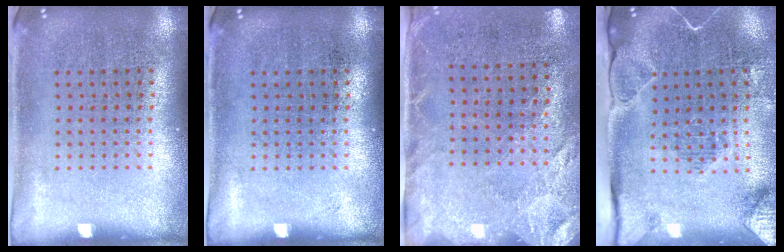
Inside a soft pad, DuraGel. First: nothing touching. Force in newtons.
{"total": 0.0}
{"total": 2.6, "press": 2.0, "slide": 1.6}
{"total": 2.1, "press": 2.0, "slide": 0.6}